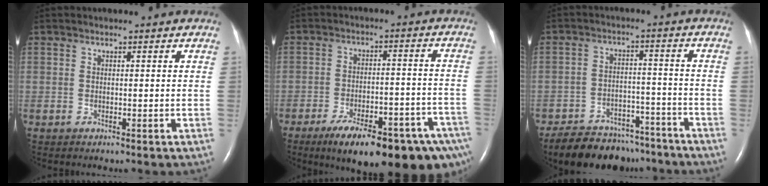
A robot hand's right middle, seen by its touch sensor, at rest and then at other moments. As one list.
[{"total": 19.9, "force": [-13.6, 5.2, 13.6], "torque": [-0.138, 0.010, -0.187]}, {"total": 14.2, "force": [-12.2, 5.9, 4.2], "torque": [-0.066, 0.009, -0.171]}]